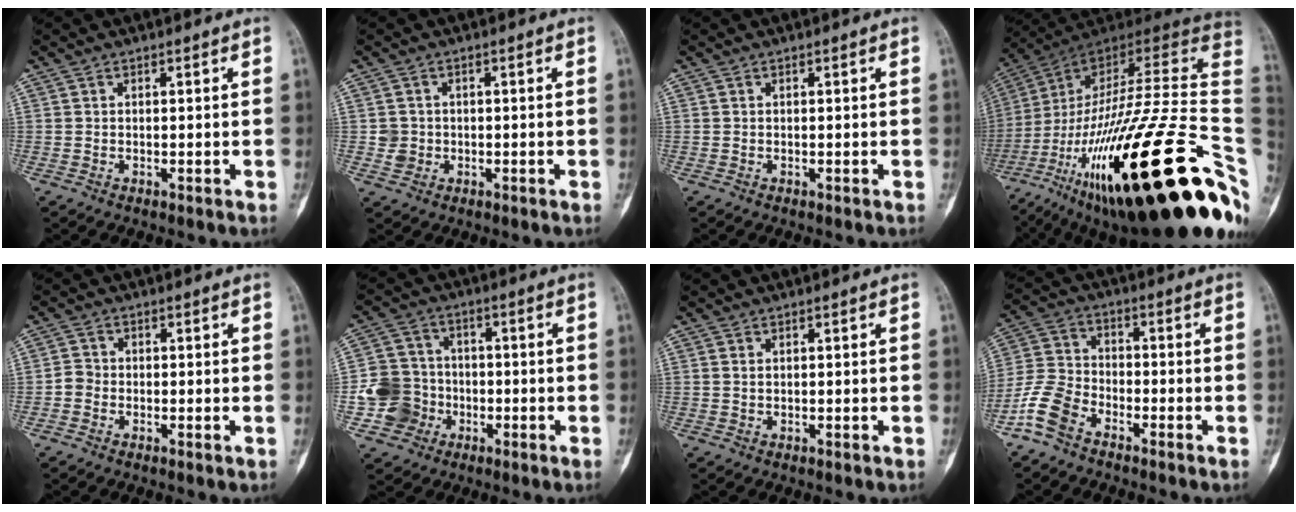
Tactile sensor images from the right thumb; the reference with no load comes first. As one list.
[{"total": 2.6, "force": [-0.2, 2.5, 0.6], "torque": [0.005, 0.006, 0.001]}, {"total": 0.0}, {"total": 42.7, "force": [-14.5, 11.2, 38.5], "torque": [-0.558, 0.067, -0.237]}, {"total": 2.0, "force": [-0.7, 1.7, 0.8], "torque": [-0.006, 0.005, -0.023]}, {"total": 9.3, "force": [-2.5, 8.6, 2.4], "torque": [-0.015, 0.020, -0.048]}, {"total": 0.8, "force": [0.3, 0.5, 0.5], "torque": [-0.012, 0.002, 0.009]}, {"total": 10.5, "force": [-6.8, 5.9, 5.3], "torque": [-0.109, 0.031, -0.148]}]